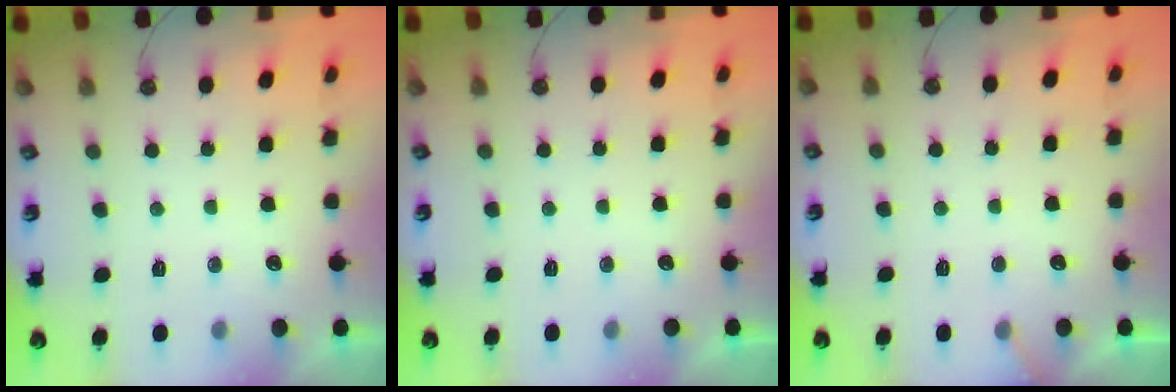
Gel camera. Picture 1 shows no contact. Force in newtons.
{"total": 0.0}
{"total": 2.9, "press": 2.9, "slide": 0.2}